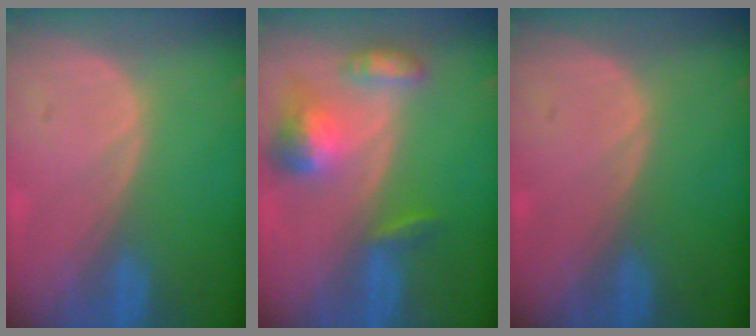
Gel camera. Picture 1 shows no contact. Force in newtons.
{"total": 7.0, "press": 6.5, "slide": 2.6}
{"total": 0.0}